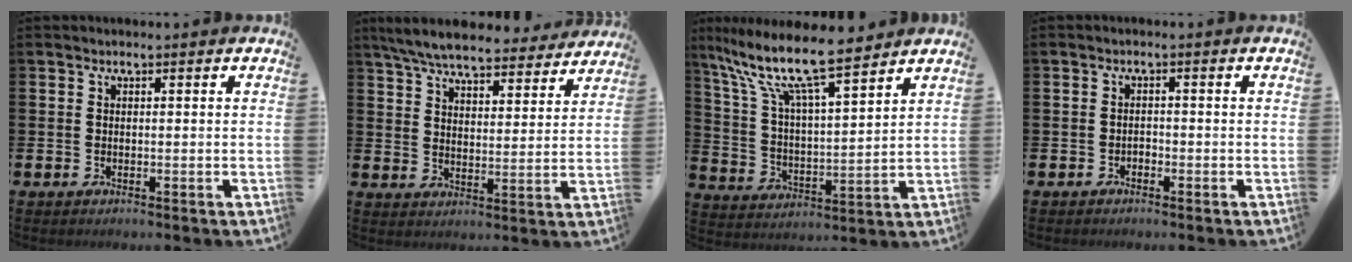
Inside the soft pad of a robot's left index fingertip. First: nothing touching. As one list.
[{"total": 7.2, "force": [6.8, 1.2, 2.2], "torque": [-0.062, -0.041, 0.118]}, {"total": 11.4, "force": [9.7, 1.8, 5.7], "torque": [-0.138, -0.059, 0.165]}, {"total": 0.9, "force": [-0.8, 0.4, 0.1], "torque": [0.002, -0.003, -0.018]}]